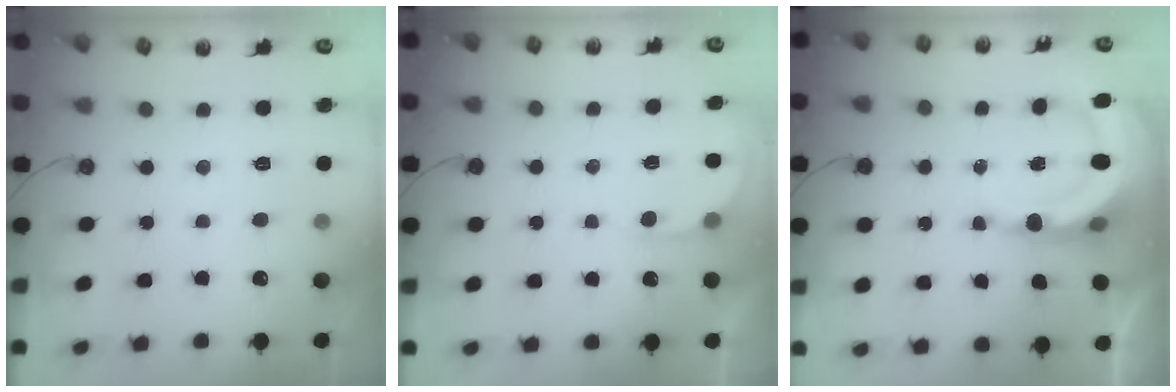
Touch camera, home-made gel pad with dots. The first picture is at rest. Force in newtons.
{"total": 3.4, "press": 3.4, "slide": 0.2}
{"total": 8.0, "press": 7.8, "slide": 2.0}